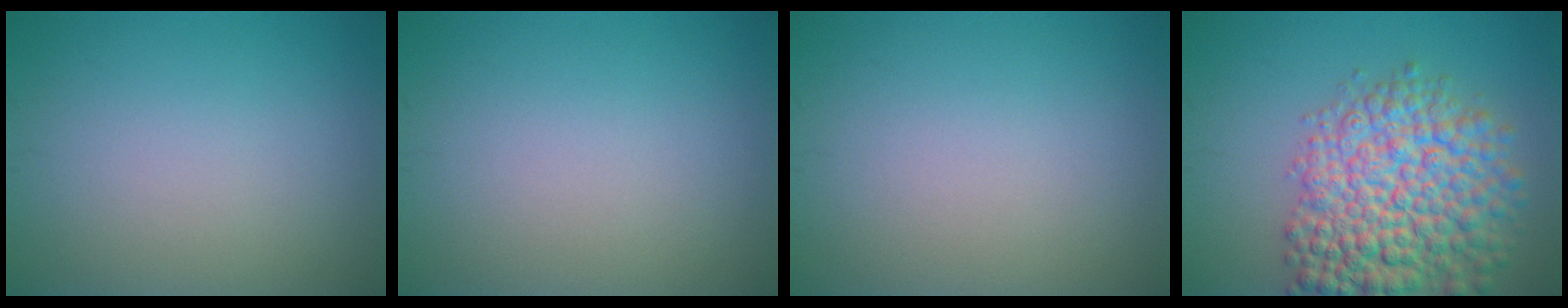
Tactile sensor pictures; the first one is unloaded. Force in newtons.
{"total": 0.0}
{"total": 0.0}
{"total": 10.3, "press": 10.3, "slide": 0.4}